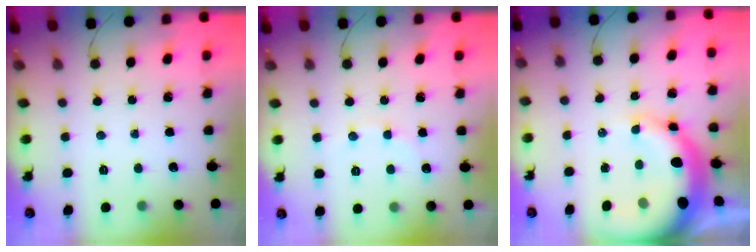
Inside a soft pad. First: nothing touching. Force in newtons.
{"total": 4.7, "press": 4.4, "slide": 1.6}
{"total": 15.0, "press": 14.7, "slide": 3.2}